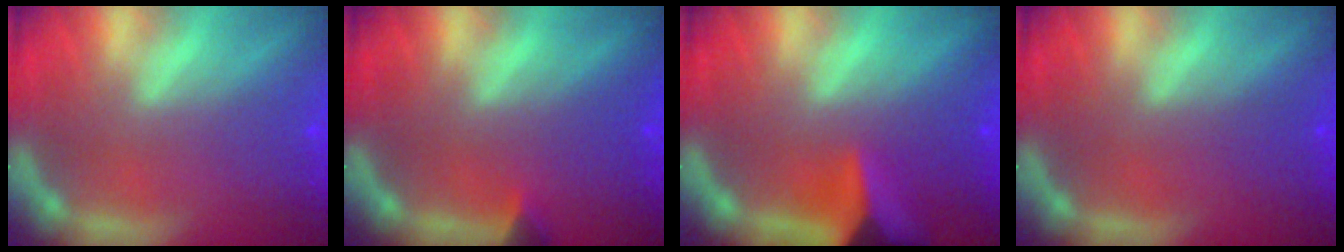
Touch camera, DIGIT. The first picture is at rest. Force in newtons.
{"total": 0.9}
{"total": 7.0}
{"total": 0.0}